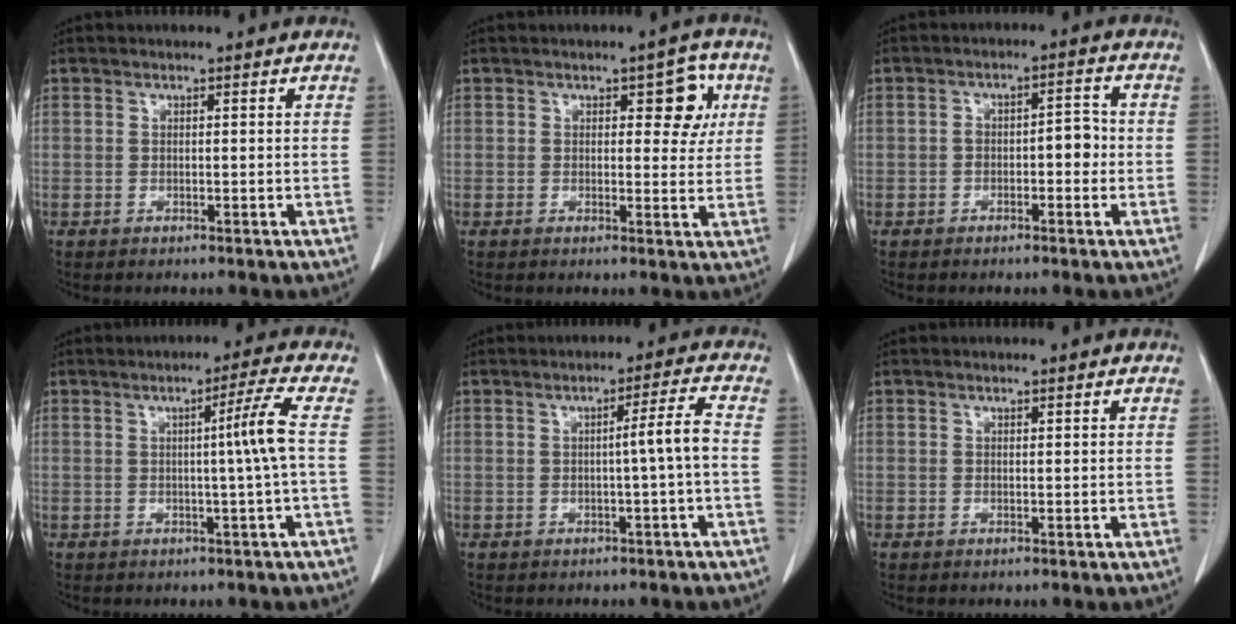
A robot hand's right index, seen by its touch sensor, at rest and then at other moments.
{"total": 5.2, "force": [1.8, 2.6, 4.2], "torque": [-0.041, 0.010, 0.021]}
{"total": 4.0, "force": [-0.8, 1.8, 3.5], "torque": [-0.050, 0.021, -0.013]}
{"total": 4.7, "force": [0.0, -1.8, 4.3], "torque": [-0.067, 0.000, 0.000]}
{"total": 3.9, "force": [-0.7, -0.9, 3.7], "torque": [-0.054, 0.005, -0.009]}
{"total": 0.0}